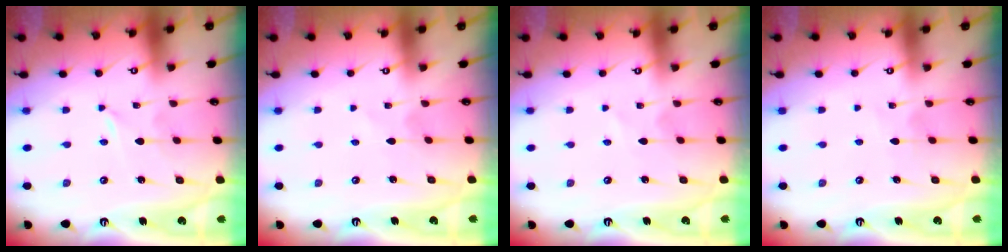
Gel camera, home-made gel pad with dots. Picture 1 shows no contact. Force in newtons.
{"total": 1.2, "press": 1.1, "slide": 0.2}
{"total": 0.5, "press": 0.5, "slide": 0.1}
{"total": 4.7, "press": 4.6, "slide": 0.3}